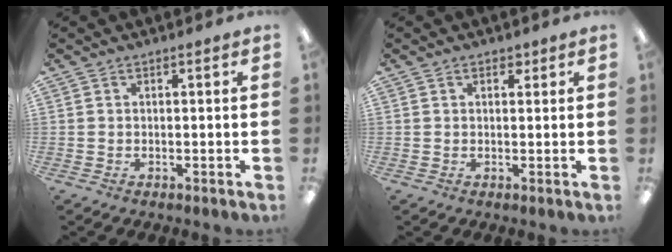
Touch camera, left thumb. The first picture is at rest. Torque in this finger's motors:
{"motor_torque": [-0.11, 0.00, -0.36, -0.12, -0.02]}